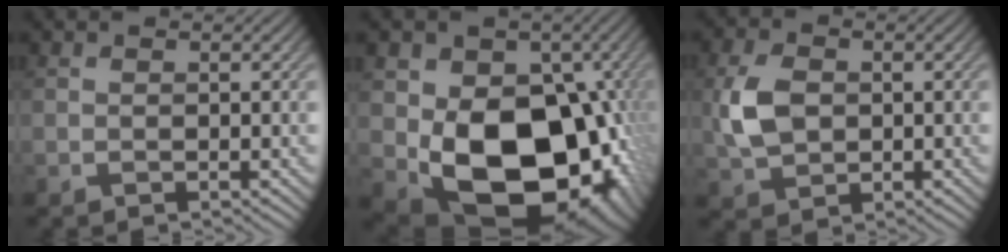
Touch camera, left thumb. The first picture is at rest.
{"total": 17.9, "force": [-2.8, 12.7, 12.2], "torque": [-0.167, -0.052, -0.027]}
{"total": 5.8, "force": [0.1, 4.1, 4.1], "torque": [-0.100, 0.001, 0.000]}